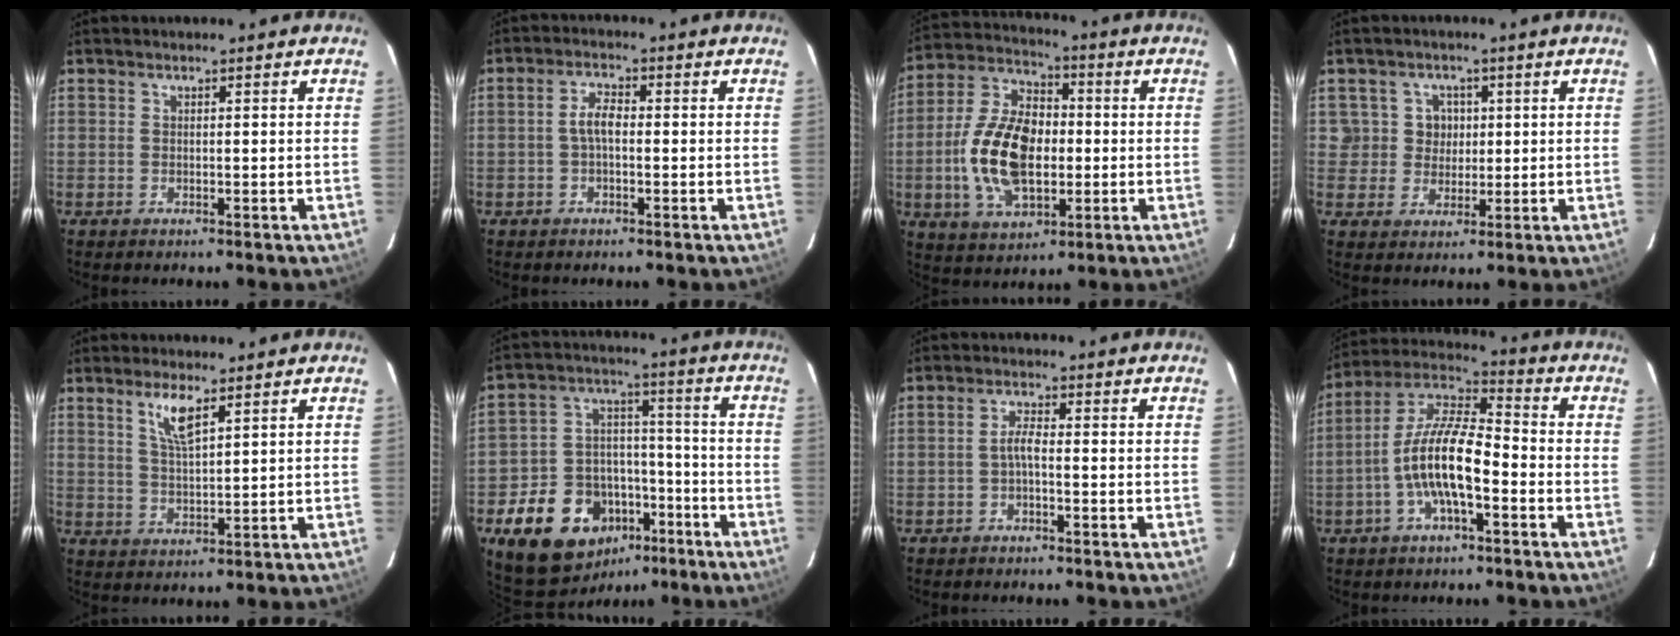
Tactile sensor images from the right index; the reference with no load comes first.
{"total": 3.0, "force": [-0.6, 1.4, 2.6], "torque": [-0.054, 0.011, -0.012]}
{"total": 16.4, "force": [-2.2, 9.8, 13.0], "torque": [-0.263, 0.015, -0.035]}
{"total": 5.0, "force": [0.8, 4.9, 0.2], "torque": [0.011, 0.025, 0.016]}
{"total": 5.3, "force": [3.1, 1.3, 4.1], "torque": [-0.080, -0.001, 0.062]}
{"total": 17.1, "force": [-9.1, 12.4, 7.3], "torque": [-0.164, 0.044, -0.121]}
{"total": 2.1, "force": [-1.1, 0.4, 1.7], "torque": [-0.037, 0.007, -0.024]}
{"total": 12.4, "force": [-4.1, 3.8, 11.1], "torque": [-0.226, 0.008, -0.082]}